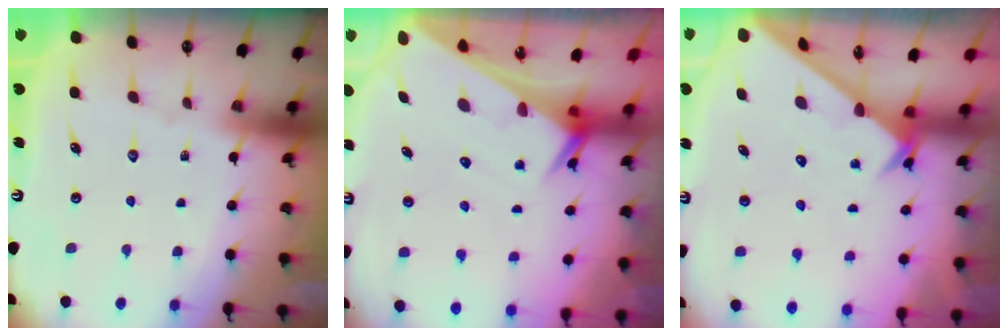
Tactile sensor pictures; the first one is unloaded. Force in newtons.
{"total": 2.9, "press": 2.9, "slide": 0.3}
{"total": 2.5, "press": 2.5, "slide": 0.2}